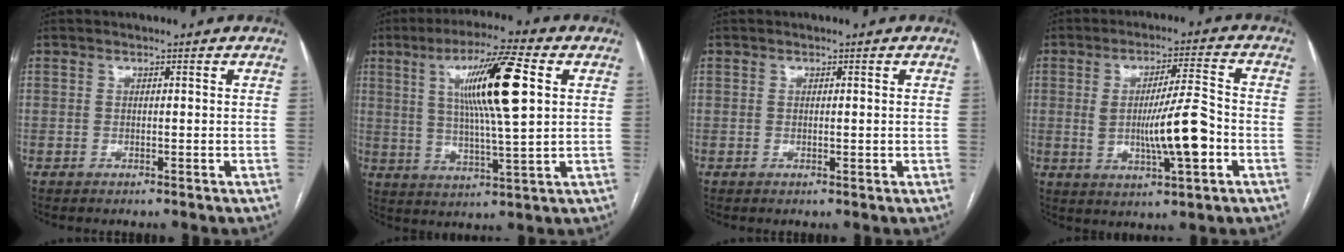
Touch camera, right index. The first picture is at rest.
{"total": 13.8, "force": [3.8, 0.7, 13.2], "torque": [-0.234, 0.007, 0.066]}
{"total": 1.0, "force": [0.0, 0.3, 0.9], "torque": [-0.015, -0.003, 0.002]}
{"total": 10.2, "force": [-1.7, 1.0, 10.0], "torque": [-0.172, 0.000, -0.027]}